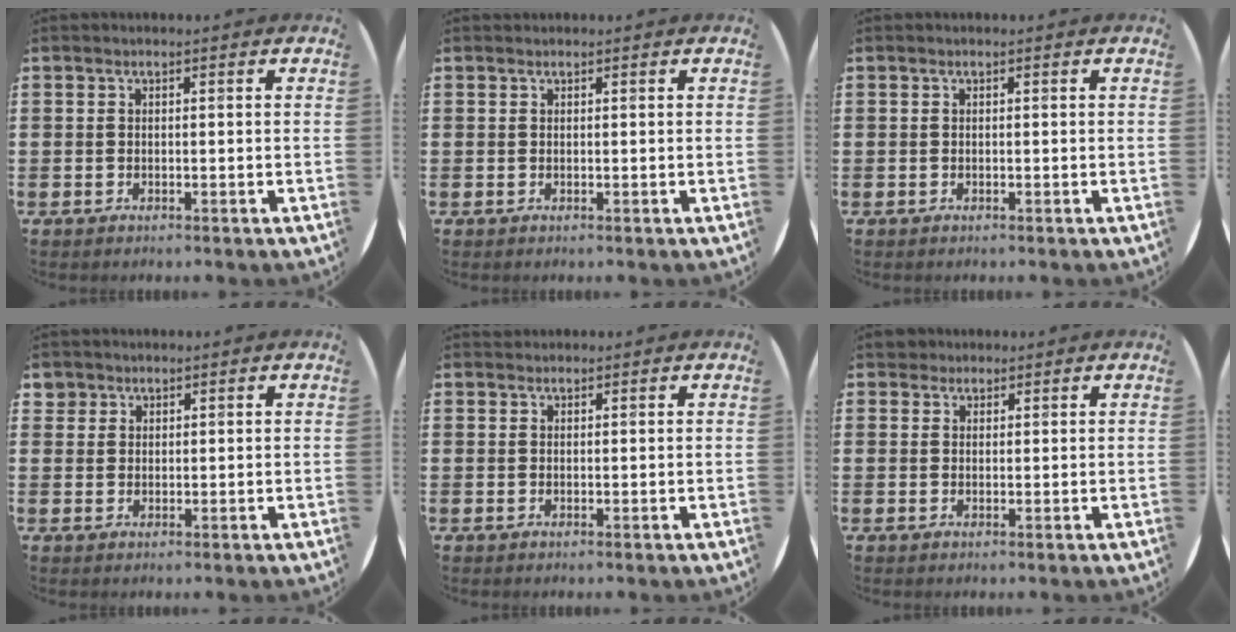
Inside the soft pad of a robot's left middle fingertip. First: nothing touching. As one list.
[{"total": 0.0}, {"total": 0.0}, {"total": 1.8, "force": [1.5, 1.1, 0.0], "torque": [0.006, 0.002, 0.028]}, {"total": 0.6, "force": [0.5, 0.2, -0.2], "torque": [0.013, 0.002, 0.008]}, {"total": 1.9, "force": [1.7, 0.9, 0.0], "torque": [0.006, 0.003, 0.033]}]